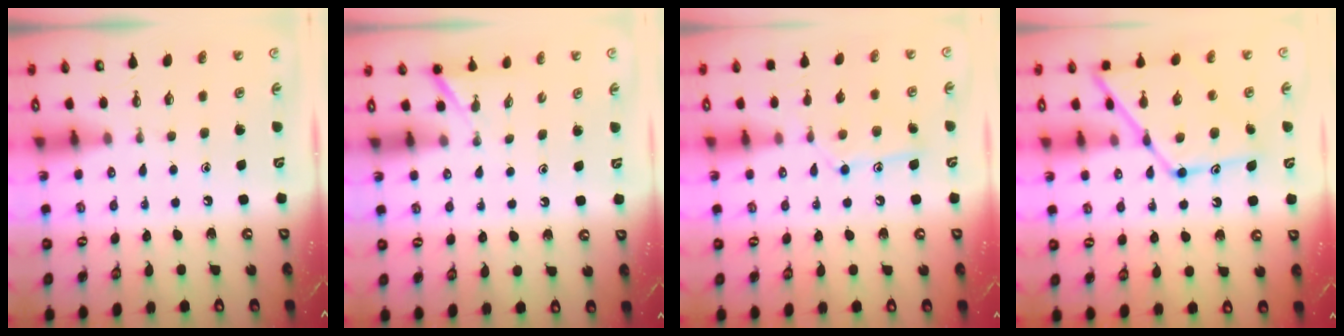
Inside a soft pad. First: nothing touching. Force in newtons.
{"total": 1.5, "press": 1.5, "slide": 0.1}
{"total": 11.7, "press": 11.7, "slide": 0.6}
{"total": 15.4, "press": 15.3, "slide": 1.3}